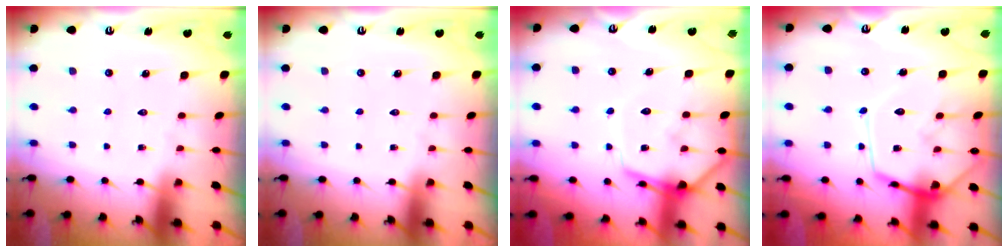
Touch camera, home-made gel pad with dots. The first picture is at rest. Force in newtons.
{"total": 0.0}
{"total": 11.8, "press": 11.7, "slide": 1.2}
{"total": 16.0, "press": 16.0, "slide": 1.4}